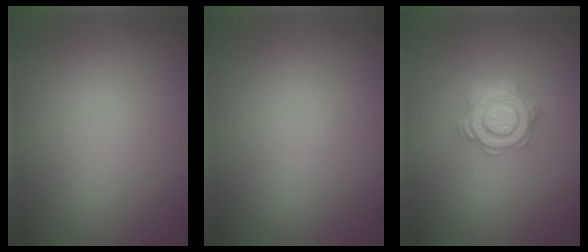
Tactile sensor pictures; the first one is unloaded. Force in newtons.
{"total": 0.0}
{"total": 4.6, "press": 3.3, "slide": 3.2}